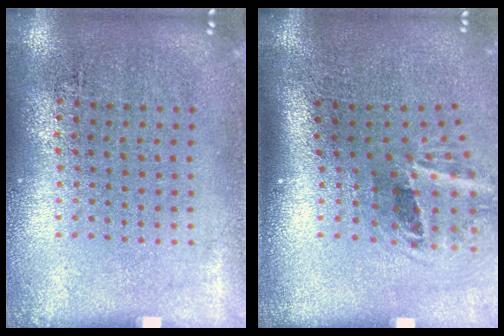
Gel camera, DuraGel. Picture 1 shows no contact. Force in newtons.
{"total": 2.0, "press": 1.2, "slide": 1.6}